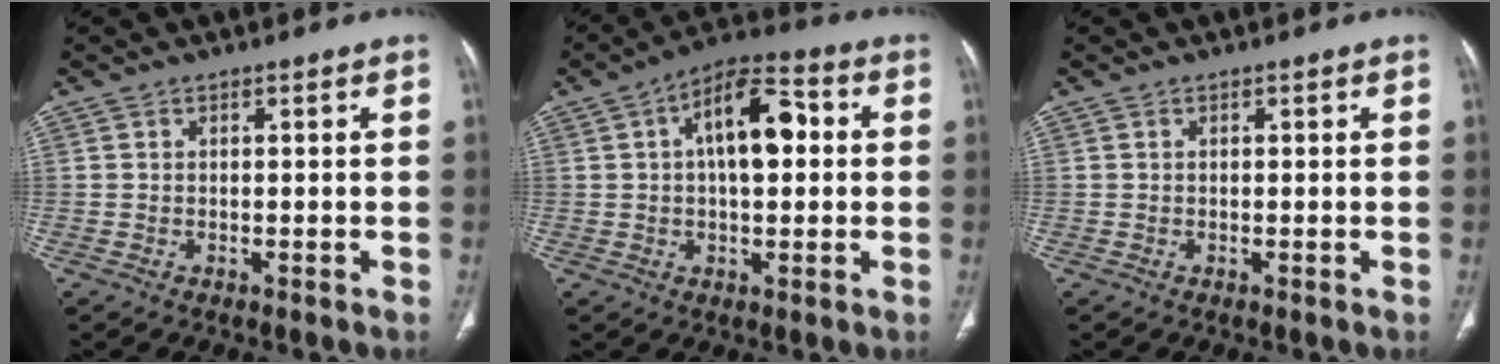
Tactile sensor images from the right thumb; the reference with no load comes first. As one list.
[{"total": 12.6, "force": [2.2, 6.2, 10.7], "torque": [-0.156, 0.025, 0.025]}, {"total": 0.0}]